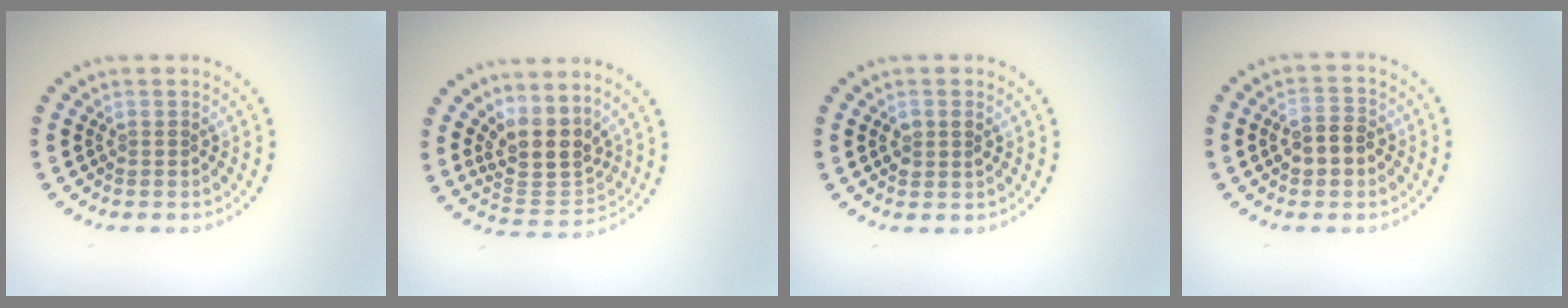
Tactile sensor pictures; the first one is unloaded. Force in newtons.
{"total": 4.3, "press": 3.6, "slide": 2.3}
{"total": 1.4, "press": 1.4, "slide": 0.2}
{"total": 2.9, "press": 2.9, "slide": 0.4}